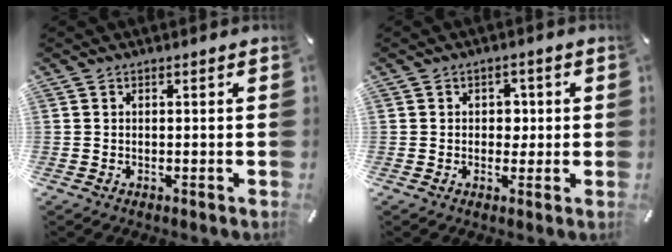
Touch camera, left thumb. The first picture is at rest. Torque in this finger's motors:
{"motor_torque": [0.28, 0.48, 0.07, -0.02, 0.00]}